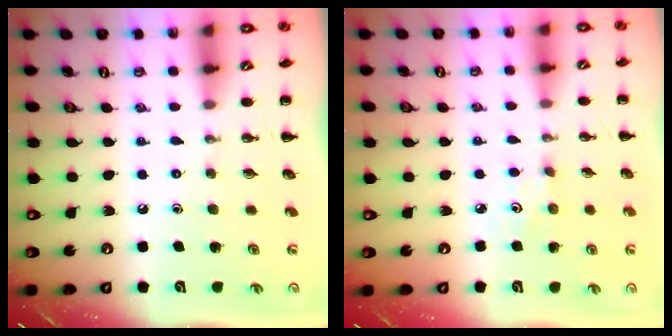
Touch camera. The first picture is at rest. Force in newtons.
{"total": 1.8, "press": 1.7, "slide": 0.6}